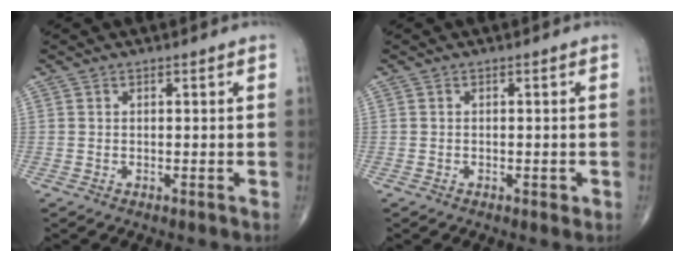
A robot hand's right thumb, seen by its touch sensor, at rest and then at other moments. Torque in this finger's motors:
{"motor_torque": [0.25, -0.06, -0.10, -0.04, -0.01]}